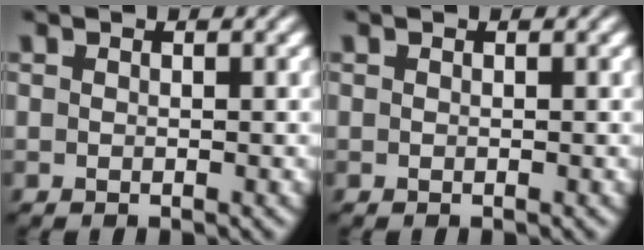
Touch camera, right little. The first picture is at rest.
{"total": 0.0}